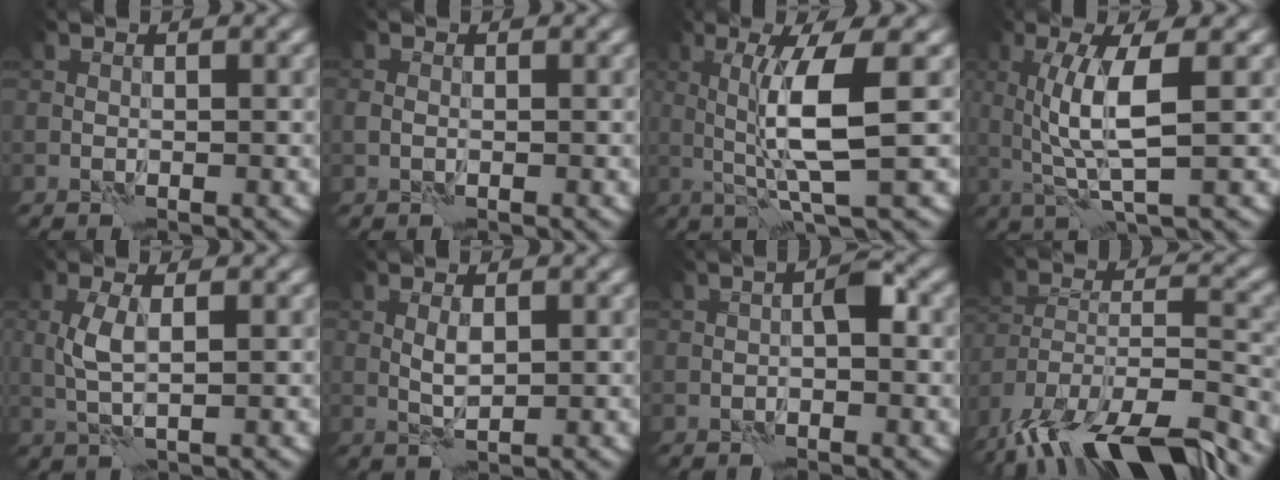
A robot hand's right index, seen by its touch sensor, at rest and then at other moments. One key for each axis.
{"total": 0.7, "fx": -0.1, "fy": 0.5, "fz": 0.5, "tx": -0.012, "ty": 0.001, "tz": -0.004}
{"total": 6.2, "fx": 1.0, "fy": 0.6, "fz": 6.1, "tx": -0.115, "ty": -0.002, "tz": 0.021}
{"total": 5.1, "fx": 1.1, "fy": 0.9, "fz": 4.9, "tx": -0.104, "ty": -0.002, "tz": 0.023}
{"total": 2.4, "fx": 0.7, "fy": 0.4, "fz": 2.3, "tx": -0.055, "ty": 0.002, "tz": 0.013}
{"total": 1.5, "fx": 0.7, "fy": 0.3, "fz": 1.3, "tx": -0.030, "ty": -0.001, "tz": 0.016}
{"total": 1.6, "fx": -0.4, "fy": 0.5, "fz": 1.5, "tx": -0.021, "ty": 0.008, "tz": -0.010}
{"total": 17.1, "fx": -14.3, "fy": 4.8, "fz": 7.9, "tx": -0.149, "ty": -0.026, "tz": -0.208}